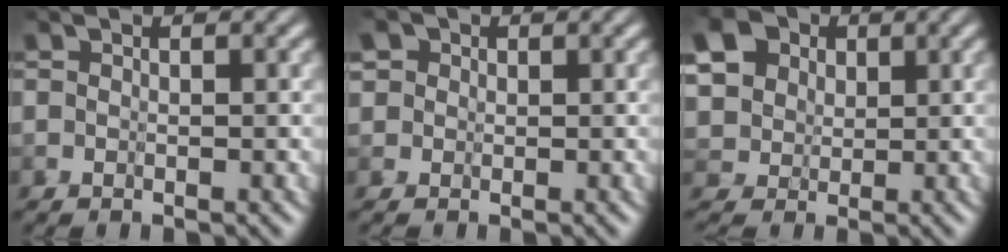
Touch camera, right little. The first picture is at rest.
{"total": 2.2, "force": [0.8, 2.1, 0.3], "torque": [-0.019, 0.022, -0.018]}
{"total": 8.3, "force": [5.6, 5.2, 3.4], "torque": [-0.086, 0.022, 0.064]}